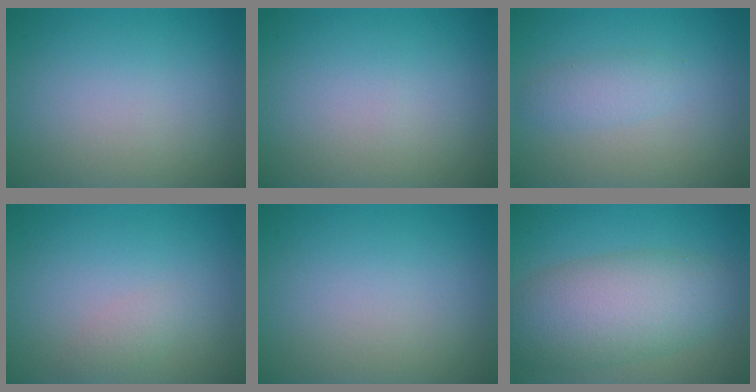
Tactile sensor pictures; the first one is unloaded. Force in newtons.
{"total": 0.0}
{"total": 1.7, "press": 1.7, "slide": 0.0}
{"total": 1.1, "press": 1.1, "slide": 0.0}
{"total": 0.0}
{"total": 7.7, "press": 7.7, "slide": 0.3}